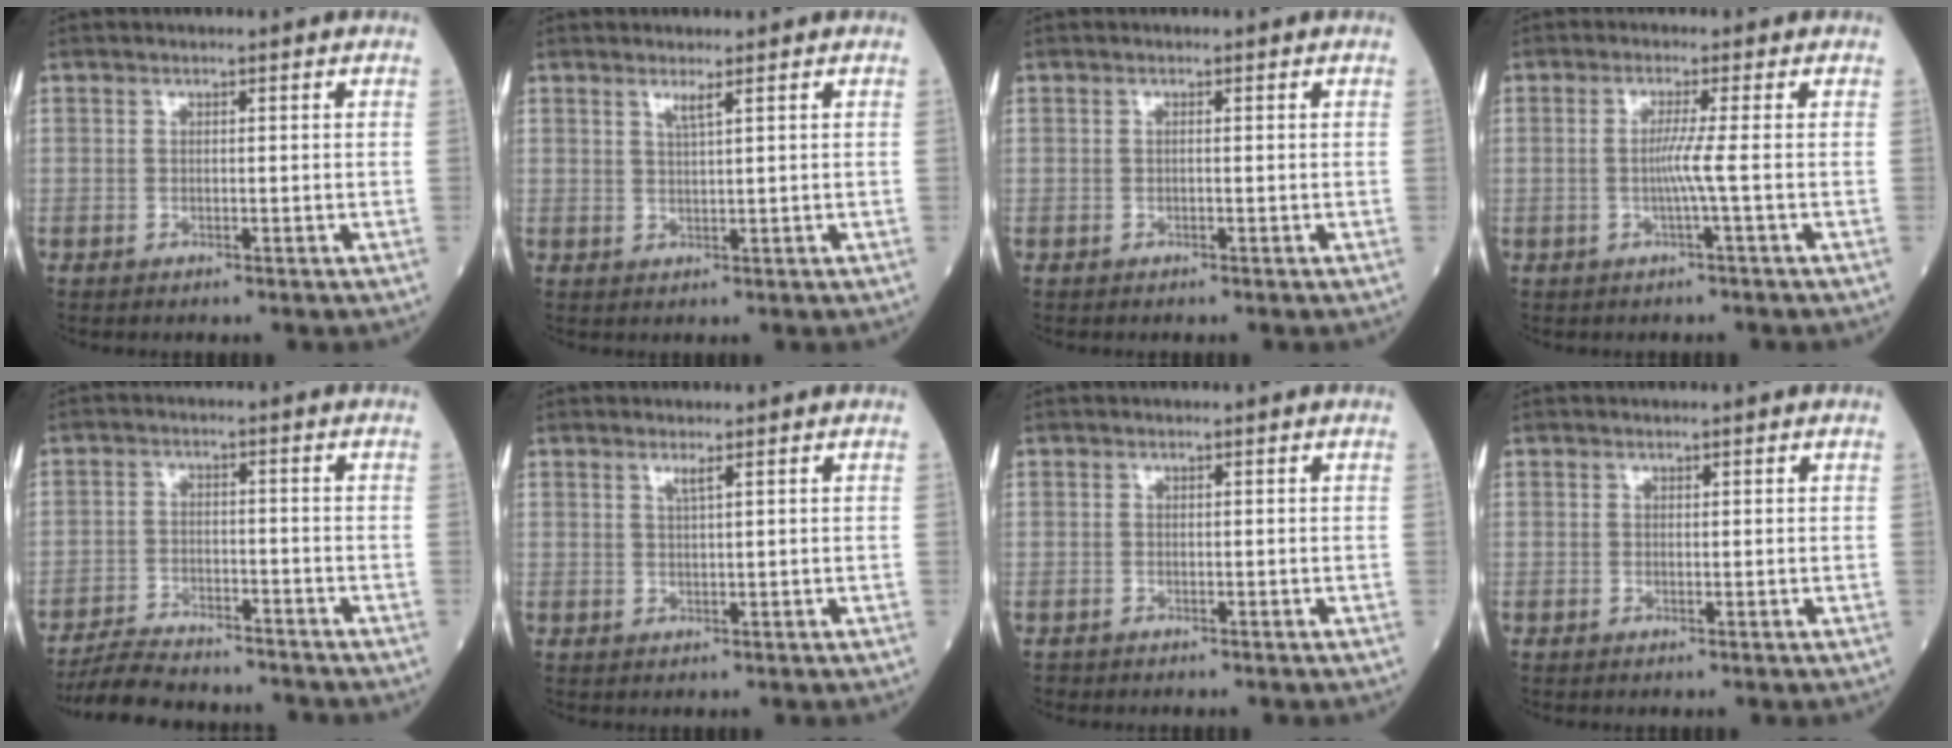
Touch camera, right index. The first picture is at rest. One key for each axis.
{"total": 1.5, "fx": 1.0, "fy": -0.4, "fz": 1.1, "tx": -0.030, "ty": -0.006, "tz": 0.021}
{"total": 0.0}
{"total": 1.7, "fx": -0.4, "fy": -0.7, "fz": 1.5, "tx": -0.023, "ty": 0.001, "tz": -0.012}
{"total": 10.6, "fx": -9.9, "fy": 1.8, "fz": 3.3, "tx": -0.054, "ty": -0.002, "tz": -0.158}
{"total": 1.2, "fx": 0.7, "fy": -0.3, "fz": 0.9, "tx": -0.027, "ty": -0.004, "tz": 0.015}
{"total": 0.6, "fx": -0.5, "fy": 0.3, "fz": 0.0, "tx": -0.007, "ty": 0.002, "tz": -0.012}
{"total": 0.0}